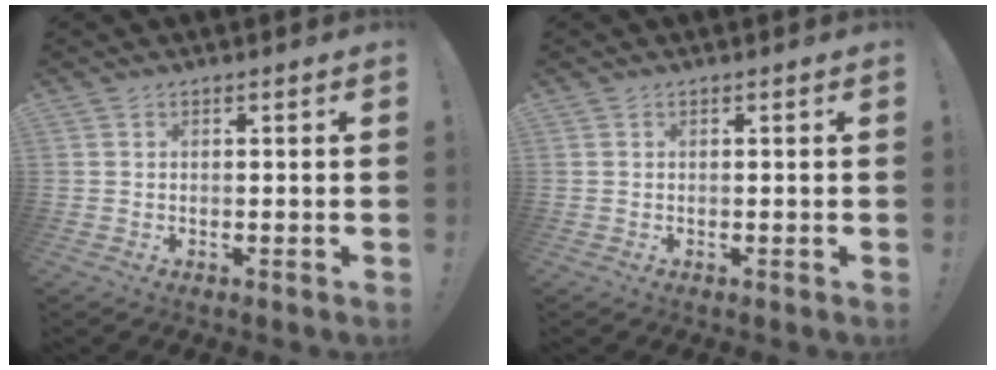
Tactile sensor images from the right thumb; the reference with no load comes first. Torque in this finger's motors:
{"motor_torque": [0.00, 0.00, -0.02, 0.02, 0.01]}